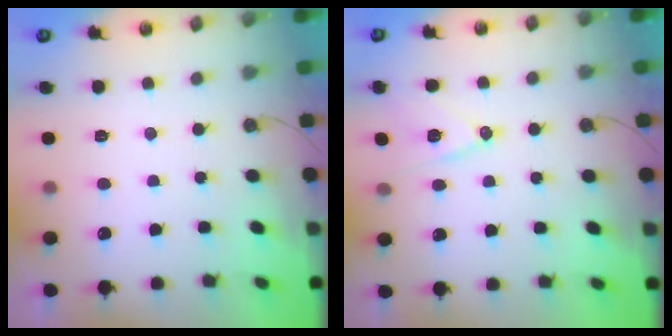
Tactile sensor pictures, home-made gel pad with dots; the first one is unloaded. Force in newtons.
{"total": 10.7, "press": 9.9, "slide": 3.9}